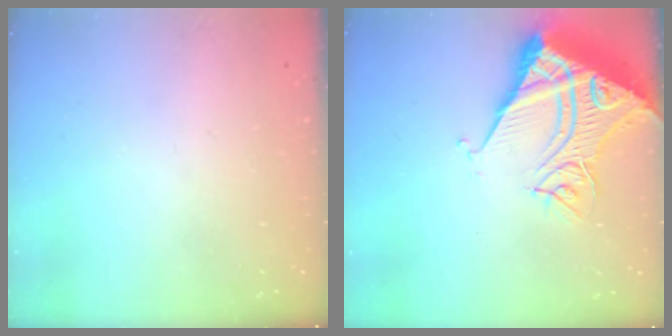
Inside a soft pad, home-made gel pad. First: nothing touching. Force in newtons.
{"total": 16.3, "press": 16.2, "slide": 1.9}